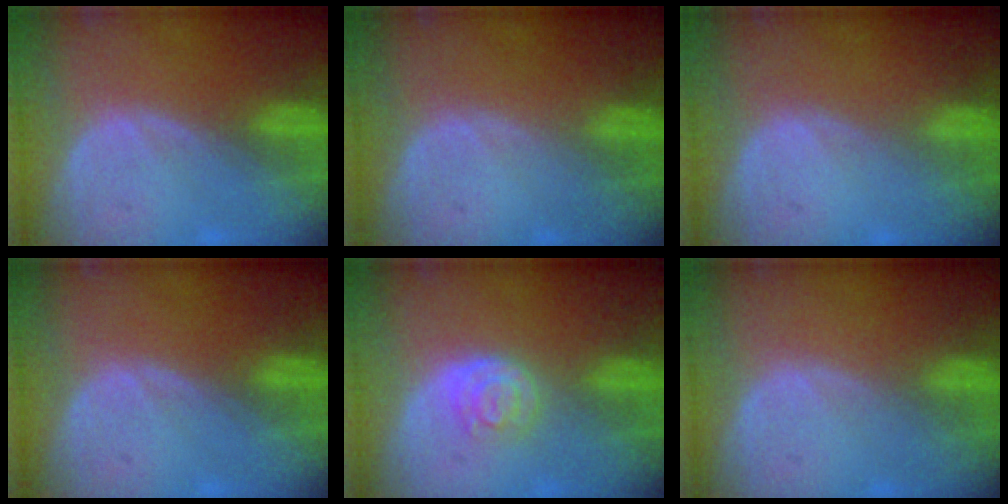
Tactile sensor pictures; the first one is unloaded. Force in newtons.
{"total": 0.0}
{"total": 0.0}
{"total": 0.0}
{"total": 3.6, "press": 3.5, "slide": 1.1}
{"total": 0.0}